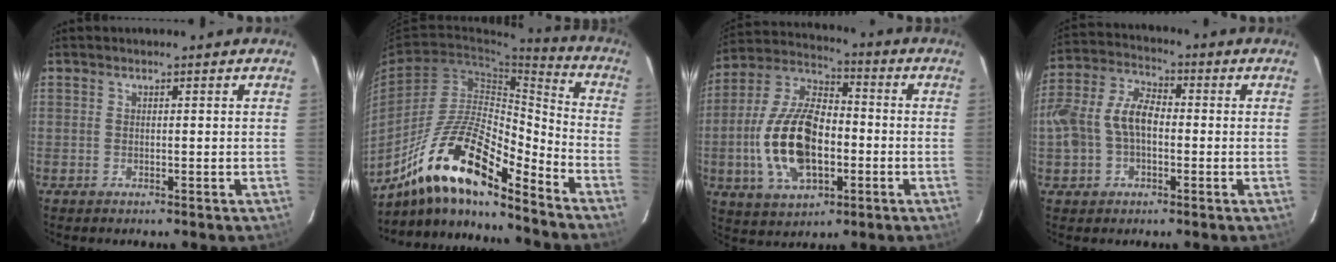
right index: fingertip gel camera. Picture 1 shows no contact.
{"total": 18.1, "force": [-12.7, 4.4, 12.1], "torque": [-0.216, -0.005, -0.237]}
{"total": 18.1, "force": [-3.6, 9.4, 15.0], "torque": [-0.312, 0.006, -0.061]}
{"total": 10.7, "force": [-1.5, 6.8, 8.2], "torque": [-0.179, 0.023, -0.027]}